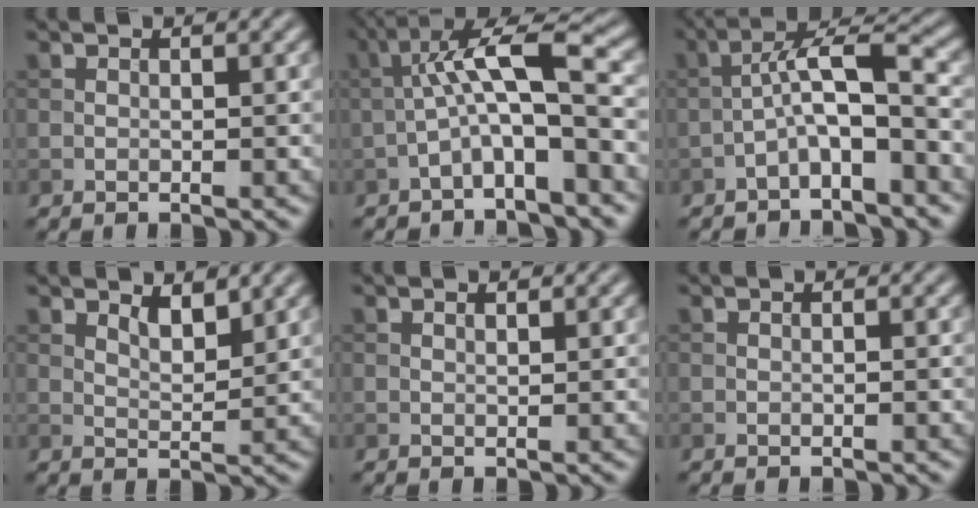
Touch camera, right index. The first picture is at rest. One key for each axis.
{"total": 6.5, "fx": -1.5, "fy": 1.4, "fz": 6.2, "tx": -0.109, "ty": 0.030, "tz": -0.035}
{"total": 4.7, "fx": -2.0, "fy": 1.1, "fz": 4.1, "tx": -0.073, "ty": 0.027, "tz": -0.040}
{"total": 2.2, "fx": 1.6, "fy": 0.7, "fz": 1.3, "tx": -0.026, "ty": -0.005, "tz": 0.030}
{"total": 0.5, "fx": 0.4, "fy": 0.1, "fz": 0.3, "tx": -0.005, "ty": 0.000, "tz": 0.008}
{"total": 0.0}